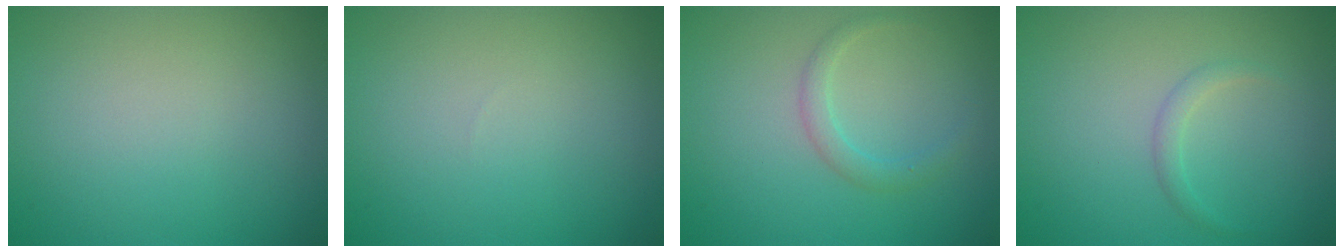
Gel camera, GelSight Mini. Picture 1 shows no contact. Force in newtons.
{"total": 0.0}
{"total": 1.5, "press": 1.5, "slide": 0.1}
{"total": 1.0, "press": 1.0, "slide": 0.1}